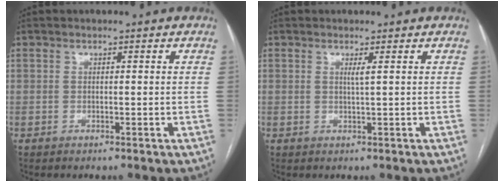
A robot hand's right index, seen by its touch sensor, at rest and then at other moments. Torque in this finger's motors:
{"motor_torque": [0.12, 0.00, 0.04, 0.03]}